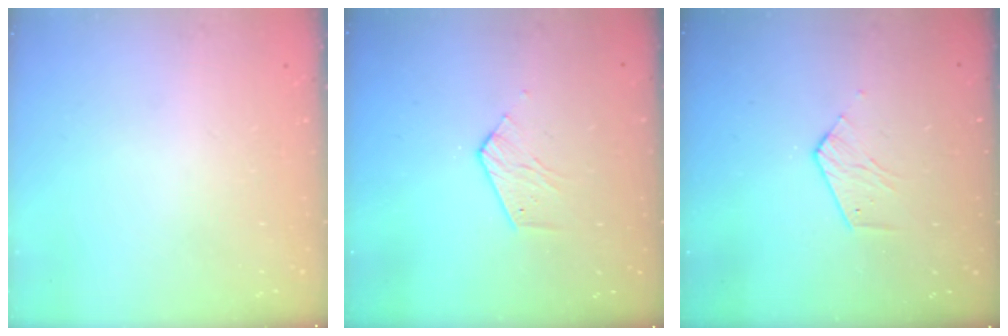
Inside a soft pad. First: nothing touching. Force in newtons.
{"total": 3.7, "press": 3.7, "slide": 0.3}
{"total": 3.9, "press": 3.9, "slide": 0.4}